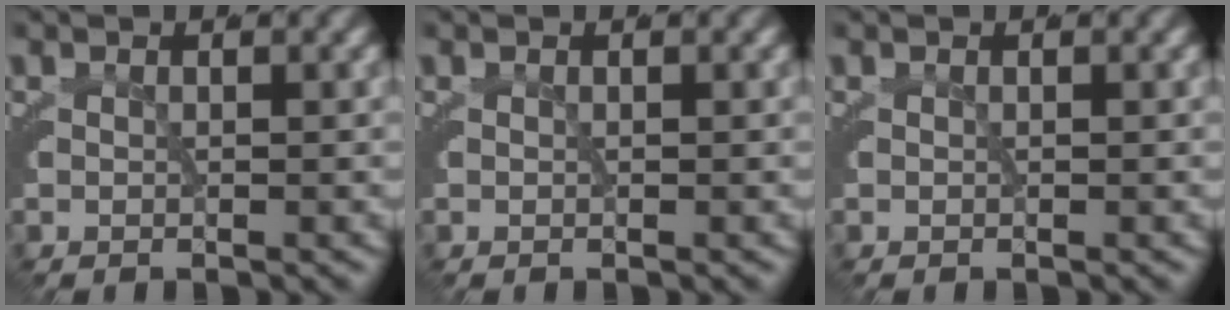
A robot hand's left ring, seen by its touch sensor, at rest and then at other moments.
{"total": 0.0}
{"total": 0.0}